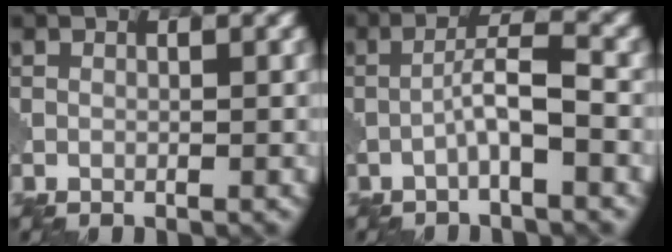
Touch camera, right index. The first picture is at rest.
{"total": 3.4, "force": [-1.3, 0.3, 3.1], "torque": [-0.056, 0.015, -0.031]}